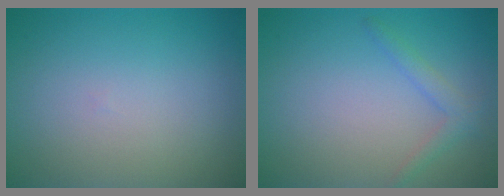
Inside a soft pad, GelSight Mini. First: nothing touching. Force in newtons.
{"total": 1.6, "press": 1.6, "slide": 0.1}